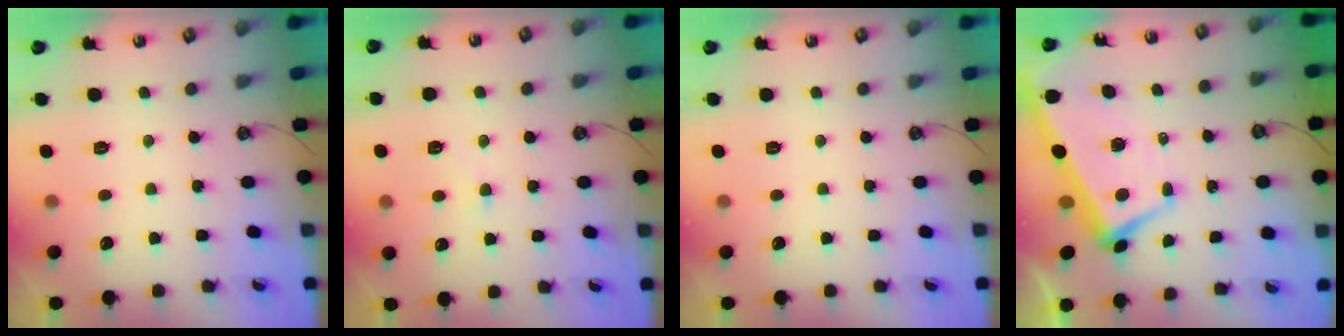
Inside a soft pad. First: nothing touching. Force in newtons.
{"total": 2.0, "press": 1.7, "slide": 1.0}
{"total": 0.0}
{"total": 2.0, "press": 1.6, "slide": 1.2}